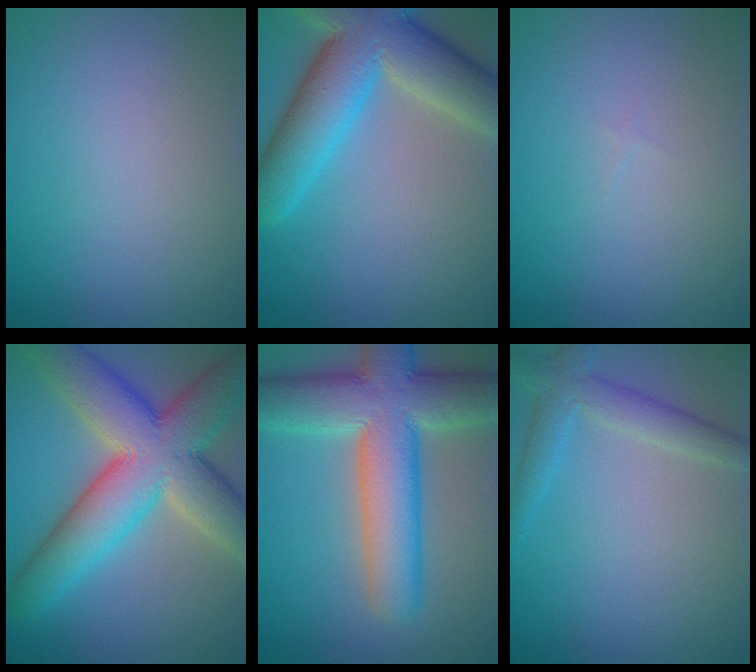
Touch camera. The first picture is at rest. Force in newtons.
{"total": 10.2, "press": 10.2, "slide": 0.6}
{"total": 0.0}
{"total": 11.9, "press": 11.9, "slide": 0.7}
{"total": 11.1, "press": 11.0, "slide": 0.6}
{"total": 3.0, "press": 3.0, "slide": 0.0}